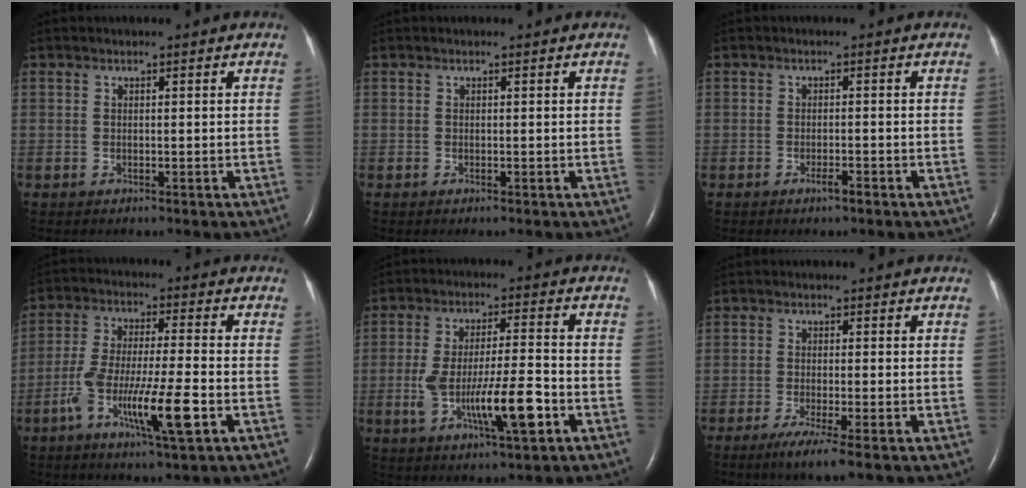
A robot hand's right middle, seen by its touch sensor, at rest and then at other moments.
{"total": 0.0}
{"total": 1.4, "force": [-1.0, 0.2, 1.0], "torque": [-0.020, -0.001, -0.016]}
{"total": 11.4, "force": [-4.3, 0.7, 10.5], "torque": [-0.201, -0.012, -0.079]}
{"total": 11.5, "force": [-3.4, 1.9, 10.8], "torque": [-0.203, -0.002, -0.054]}
{"total": 4.6, "force": [-2.7, -0.1, 3.7], "torque": [-0.071, -0.017, -0.049]}